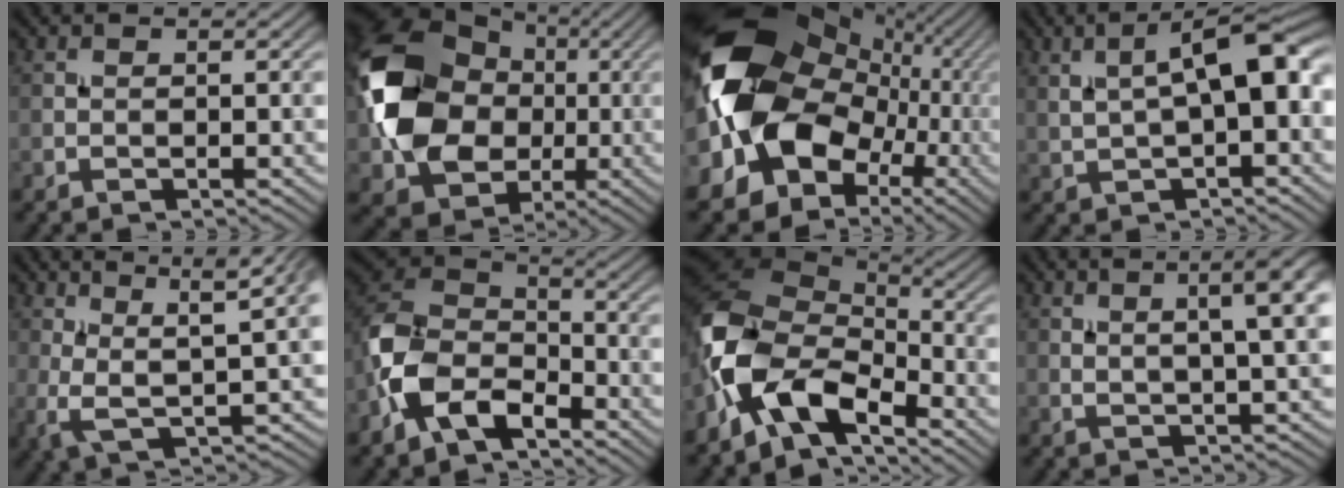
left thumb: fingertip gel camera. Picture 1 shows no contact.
{"total": 15.2, "force": [0.4, 12.5, 8.6], "torque": [-0.196, -0.005, -0.007]}
{"total": 20.2, "force": [0.4, 15.6, 12.8], "torque": [-0.276, -0.020, 0.028]}
{"total": 8.7, "force": [1.5, 3.1, 8.0], "torque": [-0.145, 0.012, 0.030]}
{"total": 9.6, "force": [2.6, 2.8, 8.8], "torque": [-0.179, 0.009, 0.053]}
{"total": 11.9, "force": [-5.6, 7.1, 7.8], "torque": [-0.179, -0.009, -0.124]}
{"total": 13.3, "force": [-6.1, 7.1, 9.4], "torque": [-0.202, -0.009, -0.127]}
{"total": 8.4, "force": [3.2, 1.9, 7.6], "torque": [-0.090, 0.025, 0.044]}